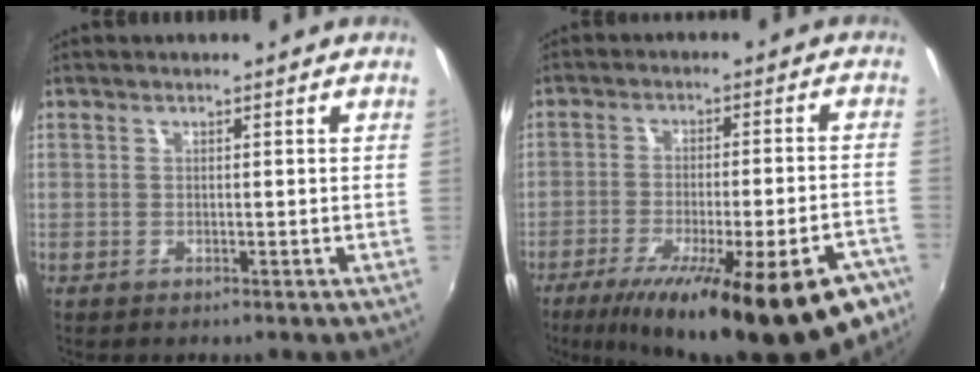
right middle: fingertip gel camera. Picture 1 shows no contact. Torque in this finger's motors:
{"motor_torque": [1.72, -0.41, 1.05, 0.21]}